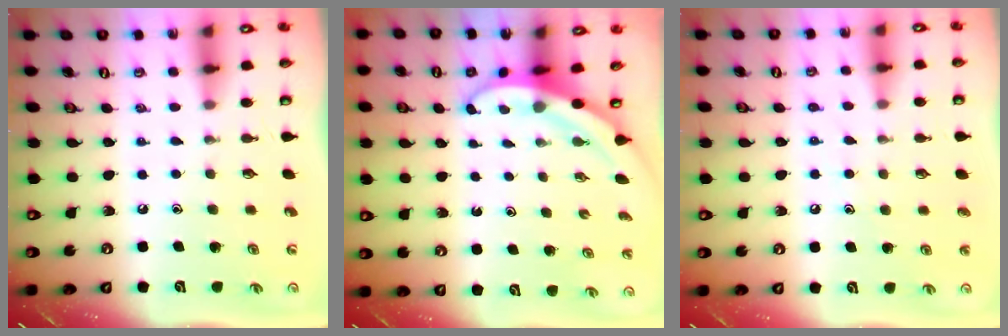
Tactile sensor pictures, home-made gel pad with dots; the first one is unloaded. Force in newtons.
{"total": 3.5, "press": 3.5, "slide": 0.1}
{"total": 6.0, "press": 5.9, "slide": 0.6}